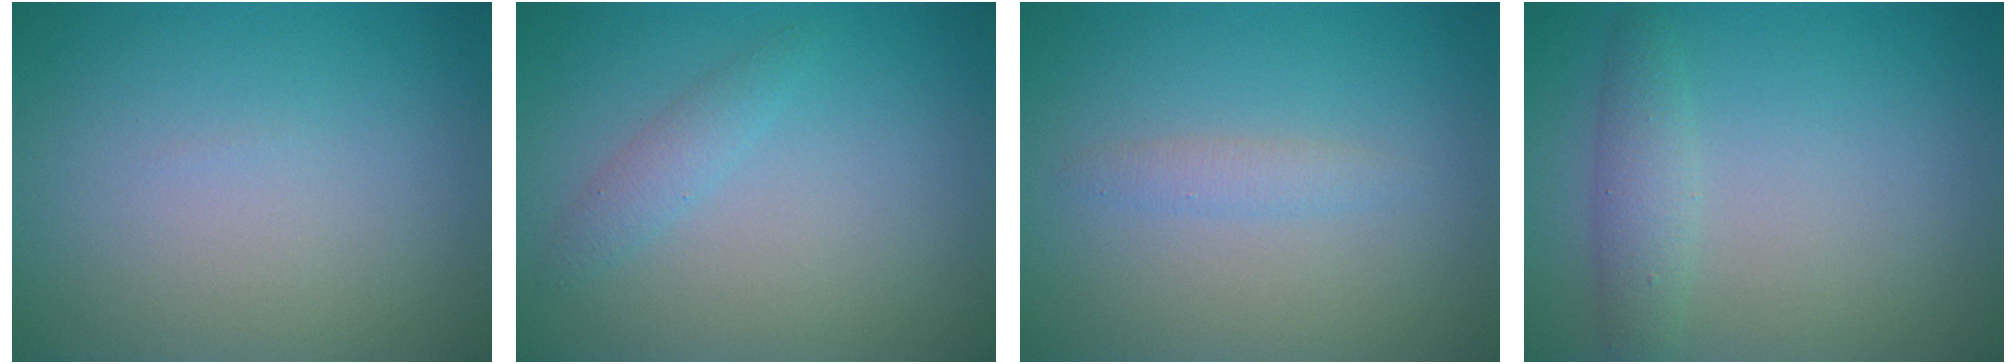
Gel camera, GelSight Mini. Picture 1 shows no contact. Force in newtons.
{"total": 1.5, "press": 1.5, "slide": 0.1}
{"total": 1.2, "press": 1.2, "slide": 0.0}
{"total": 2.1, "press": 2.1, "slide": 0.1}